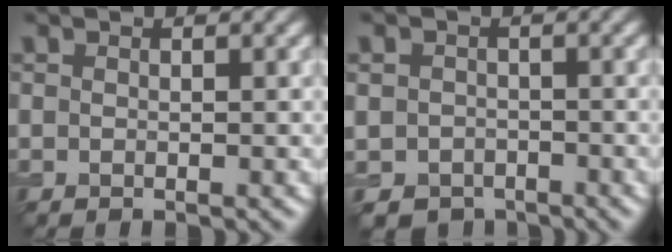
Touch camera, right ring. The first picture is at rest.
{"total": 2.7, "force": [-1.2, 2.3, 0.6], "torque": [-0.010, -0.007, -0.022]}